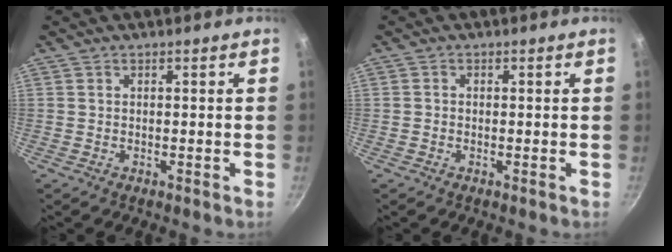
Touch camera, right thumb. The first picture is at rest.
{"total": 0.6, "force": [-0.2, 0.5, 0.2], "torque": [-0.004, 0.002, -0.005]}